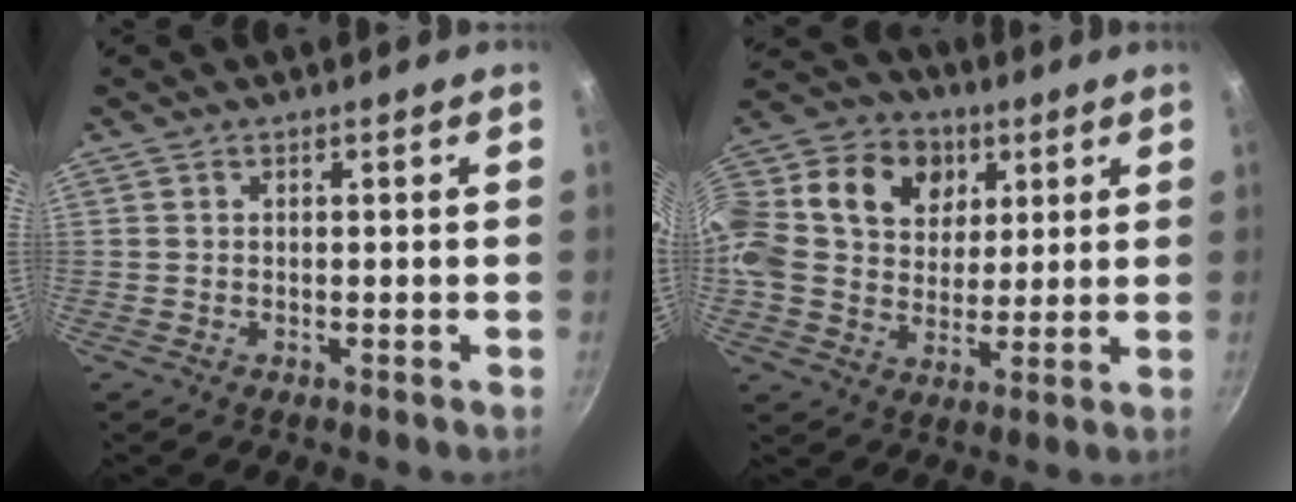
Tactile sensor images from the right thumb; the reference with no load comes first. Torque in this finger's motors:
{"motor_torque": [2.31, 2.70, 0.63, -0.36, 0.24]}